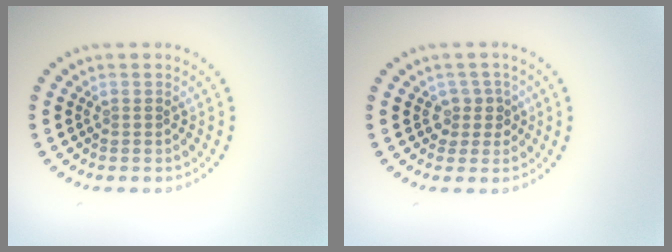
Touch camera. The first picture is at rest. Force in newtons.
{"total": 1.9, "press": 1.4, "slide": 1.3}